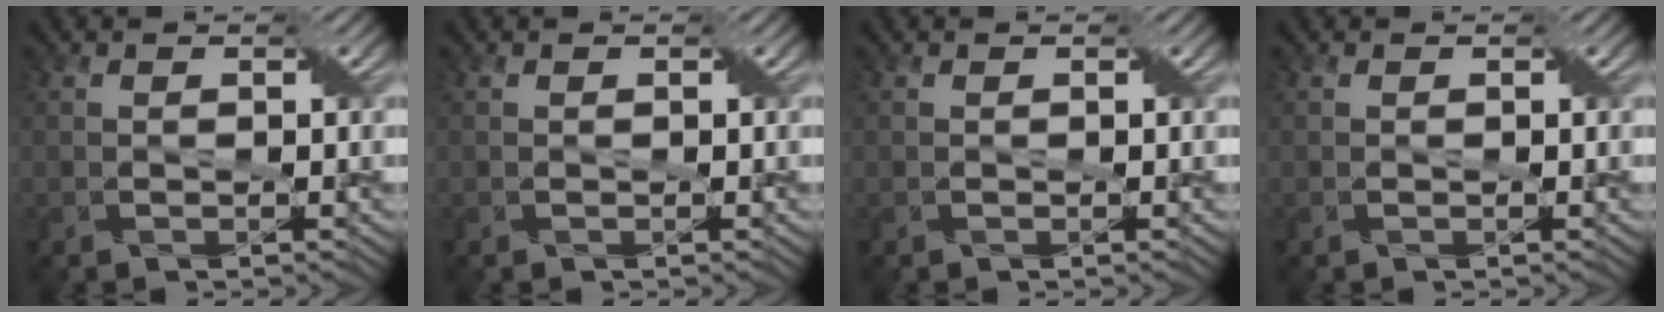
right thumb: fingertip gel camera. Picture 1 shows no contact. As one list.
[{"total": 0.0}, {"total": 0.0}, {"total": 0.0}]